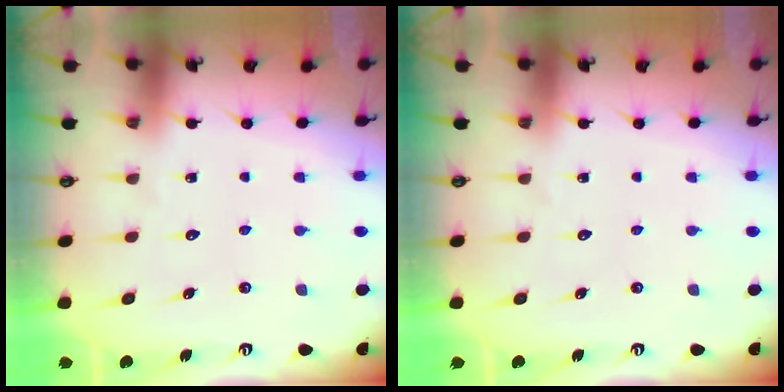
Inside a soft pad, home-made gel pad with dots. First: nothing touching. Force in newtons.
{"total": 0.0}